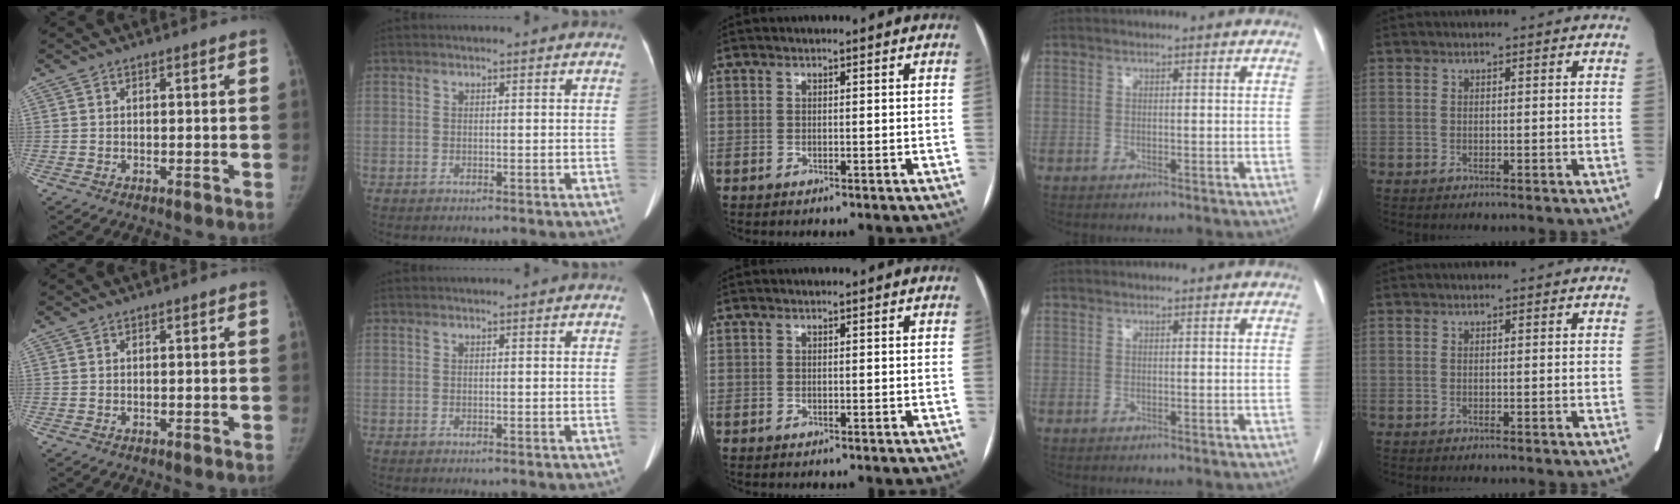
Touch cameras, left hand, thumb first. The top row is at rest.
{}